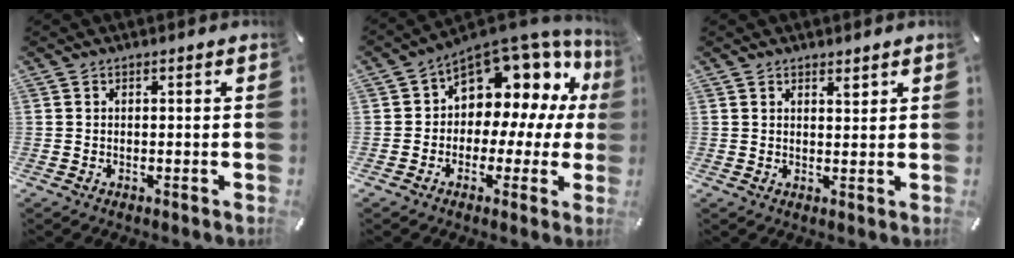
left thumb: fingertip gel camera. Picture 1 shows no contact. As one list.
[{"total": 11.8, "force": [5.7, 8.2, 6.3], "torque": [-0.086, -0.066, 0.095]}, {"total": 1.9, "force": [1.6, 0.6, 0.6], "torque": [0.004, -0.012, 0.027]}]